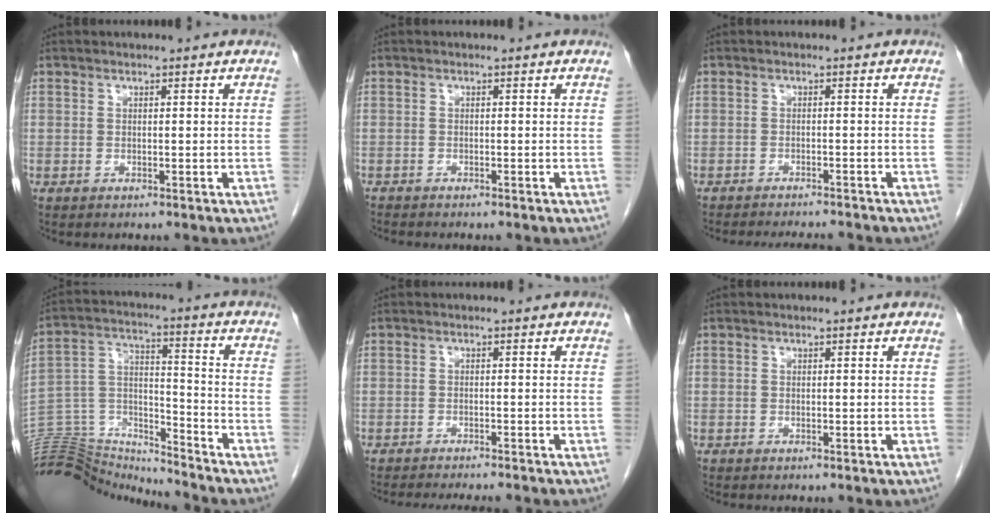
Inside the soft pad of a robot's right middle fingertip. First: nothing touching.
{"total": 1.2, "force": [-1.2, 0.2, 0.2], "torque": [-0.004, -0.003, -0.019]}
{"total": 7.9, "force": [-7.4, 1.1, 2.5], "torque": [-0.033, -0.006, -0.096]}
{"total": 15.3, "force": [-15.2, 1.5, 0.7], "torque": [-0.011, 0.055, -0.264]}
{"total": 8.8, "force": [-7.9, 0.9, 3.6], "torque": [-0.043, -0.016, -0.107]}
{"total": 0.0}